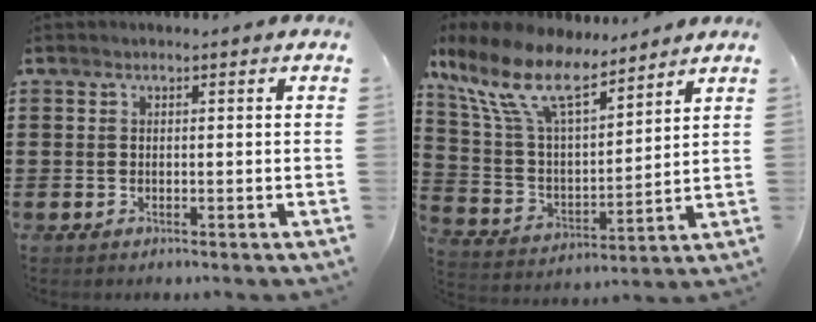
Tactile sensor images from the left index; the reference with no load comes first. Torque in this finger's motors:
{"motor_torque": [2.14, 0.00, 0.46, 0.21]}